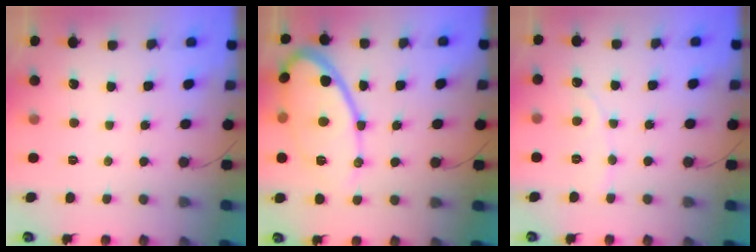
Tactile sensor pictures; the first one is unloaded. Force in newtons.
{"total": 13.6, "press": 13.6, "slide": 0.5}
{"total": 2.6, "press": 2.6, "slide": 0.2}